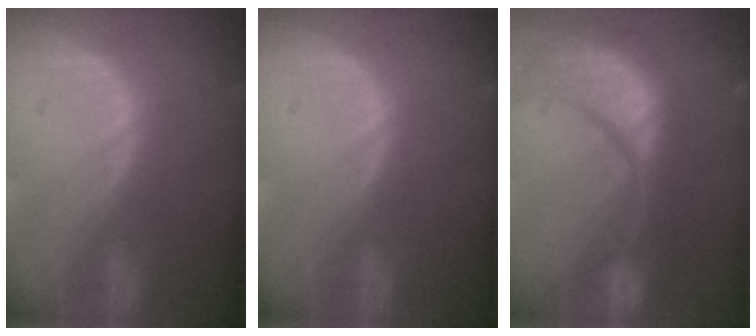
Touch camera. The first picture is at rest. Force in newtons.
{"total": 0.0}
{"total": 15.0, "press": 11.9, "slide": 9.2}